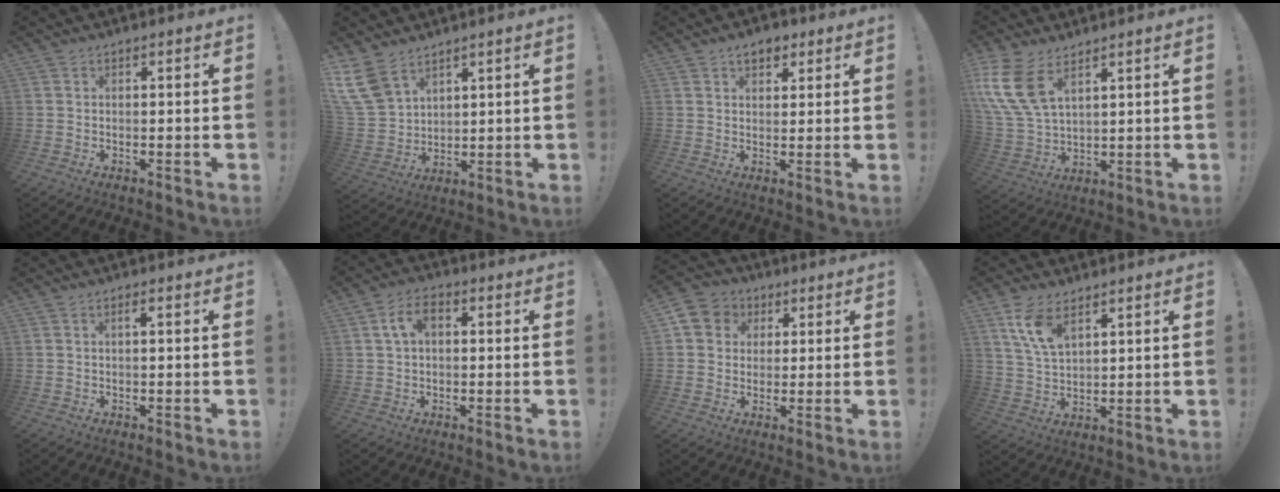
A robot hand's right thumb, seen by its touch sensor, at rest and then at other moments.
{"total": 11.7, "force": [8.1, 6.8, 5.2], "torque": [-0.109, -0.047, 0.160]}
{"total": 5.0, "force": [2.9, 3.2, 2.4], "torque": [-0.024, -0.007, 0.050]}
{"total": 12.8, "force": [6.9, 6.8, 8.4], "torque": [-0.190, -0.031, 0.132]}
{"total": 1.2, "force": [0.1, -0.1, 1.2], "torque": [-0.020, 0.001, -0.002]}
{"total": 6.4, "force": [1.3, 4.0, 4.8], "torque": [-0.086, 0.009, 0.022]}
{"total": 7.5, "force": [1.7, 6.9, 2.4], "torque": [-0.043, -0.002, 0.036]}
{"total": 9.5, "force": [5.6, 4.6, 6.1], "torque": [-0.121, -0.018, 0.105]}